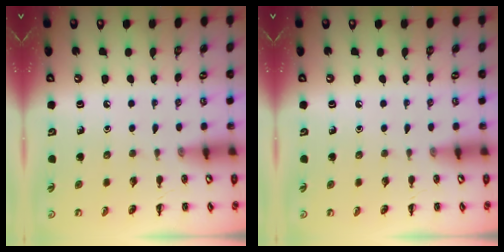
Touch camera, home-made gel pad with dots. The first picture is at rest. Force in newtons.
{"total": 0.0}